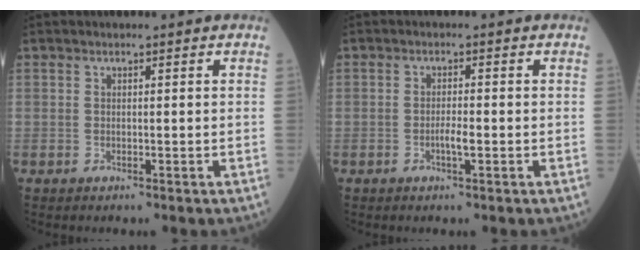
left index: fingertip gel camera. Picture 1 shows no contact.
{"total": 1.9, "force": [-0.9, 0.2, 1.7], "torque": [-0.032, -0.003, -0.017]}